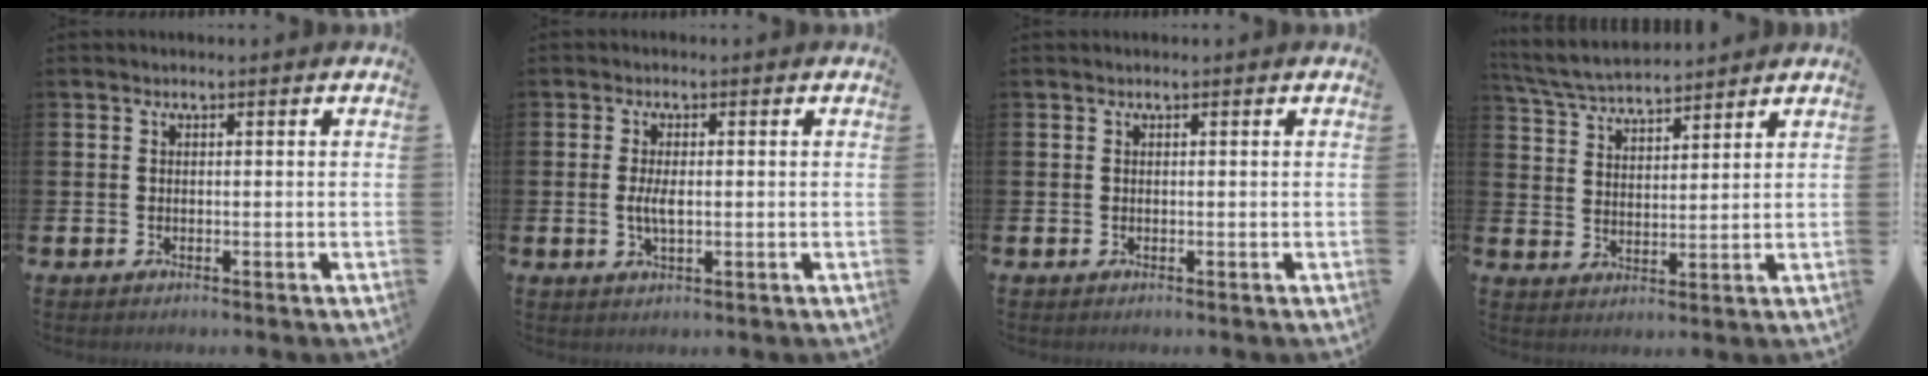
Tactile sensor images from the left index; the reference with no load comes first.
{"total": 2.7, "force": [0.0, 1.1, 2.5], "torque": [-0.042, -0.001, -0.003]}
{"total": 0.0}
{"total": 5.6, "force": [5.5, 0.7, 0.9], "torque": [-0.040, -0.029, 0.098]}